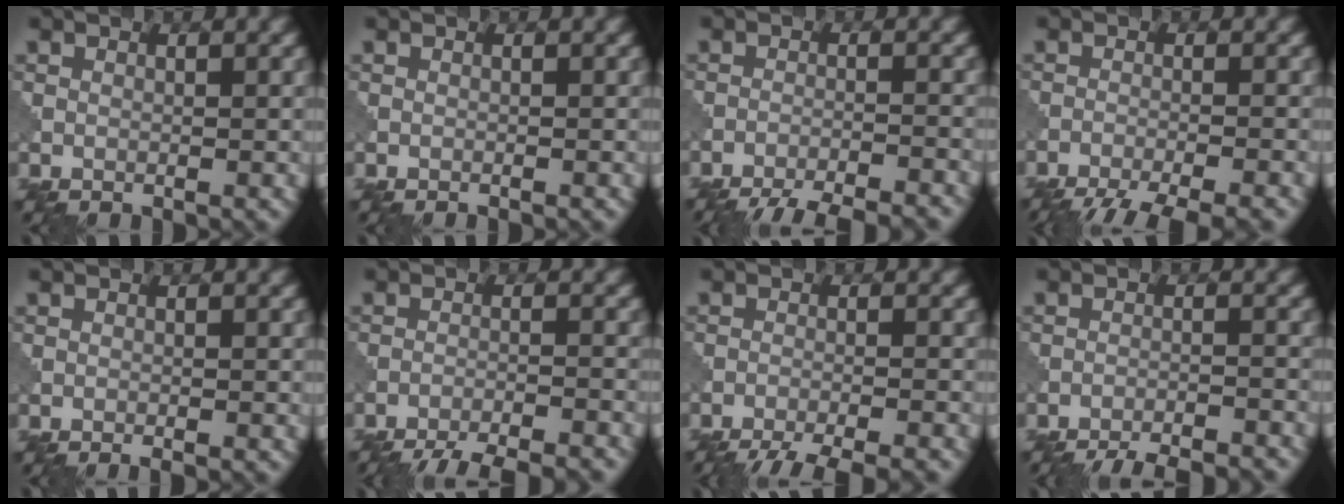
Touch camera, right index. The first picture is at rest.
{"total": 0.5, "force": [-0.5, 0.0, 0.2], "torque": [0.000, 0.000, -0.009]}
{"total": 9.3, "force": [-8.7, 1.7, 3.0], "torque": [-0.037, -0.006, -0.124]}
{"total": 7.4, "force": [-6.4, 1.2, 3.6], "torque": [-0.056, -0.020, -0.101]}
{"total": 1.2, "force": [-1.0, 0.2, 0.8], "torque": [-0.004, -0.001, -0.014]}
{"total": 9.5, "force": [-8.9, 1.7, 2.9], "torque": [-0.036, -0.006, -0.126]}
{"total": 7.3, "force": [-6.6, 1.1, 3.0], "torque": [-0.043, -0.011, -0.100]}
{"total": 9.3, "force": [-8.9, 1.7, 2.3], "torque": [-0.025, 0.002, -0.120]}